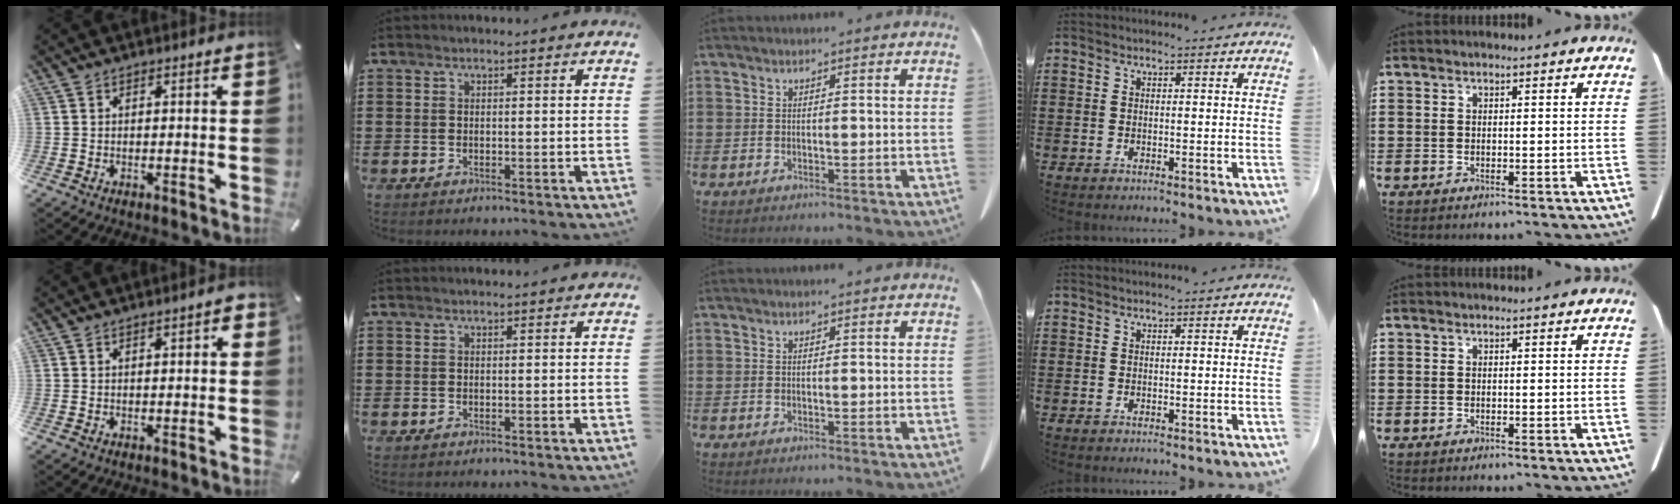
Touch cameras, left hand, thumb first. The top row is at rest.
{"thumb": {"total": 1.5, "force": [0.0, 0.6, 1.4], "torque": [-0.018, 0.001, -0.004]}}